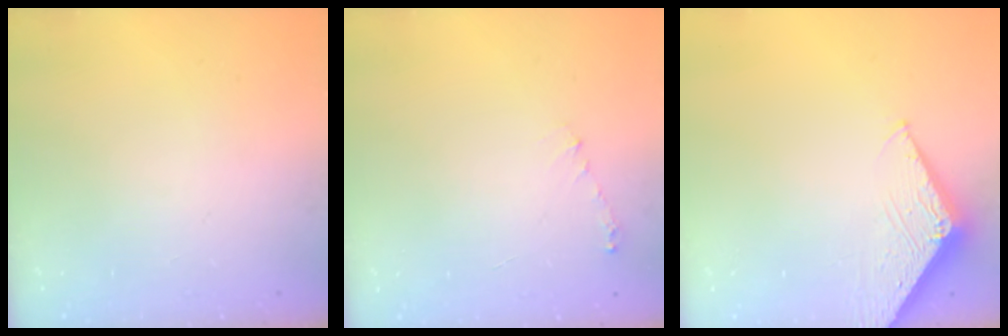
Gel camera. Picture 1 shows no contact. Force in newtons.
{"total": 4.2, "press": 4.2, "slide": 0.4}
{"total": 6.5, "press": 6.5, "slide": 0.4}